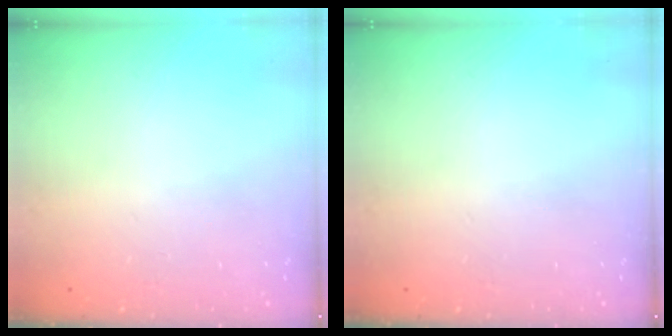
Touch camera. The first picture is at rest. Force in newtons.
{"total": 0.0}